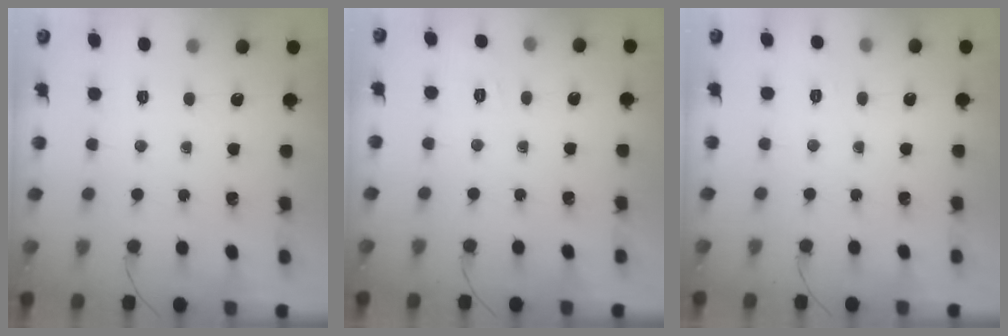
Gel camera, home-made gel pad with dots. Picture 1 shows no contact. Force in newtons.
{"total": 2.8, "press": 2.2, "slide": 1.8}
{"total": 7.3, "press": 7.0, "slide": 2.0}